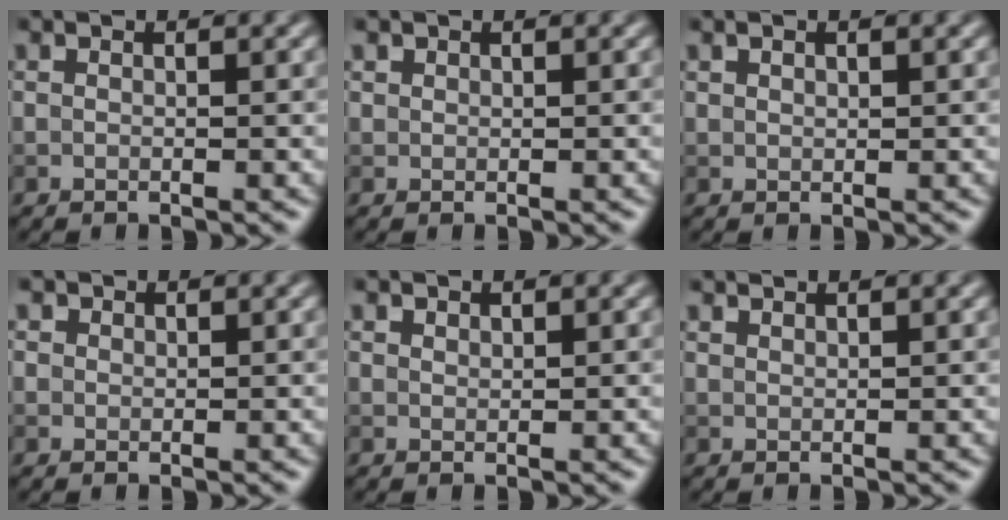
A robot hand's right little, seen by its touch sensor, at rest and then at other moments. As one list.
[{"total": 0.7, "force": [0.4, 0.5, 0.0], "torque": [0.004, -0.002, 0.010]}, {"total": 0.8, "force": [0.5, 0.3, 0.5], "torque": [-0.012, 0.002, 0.011]}, {"total": 1.1, "force": [0.6, 0.8, 0.2], "torque": [-0.002, -0.002, 0.005]}, {"total": 0.6, "force": [0.6, 0.2, 0.1], "torque": [0.000, -0.001, 0.013]}, {"total": 1.3, "force": [1.2, 0.1, 0.3], "torque": [0.000, -0.003, 0.016]}]